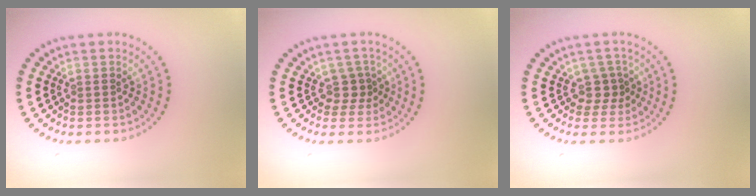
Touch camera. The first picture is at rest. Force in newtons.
{"total": 1.7, "press": 1.1, "slide": 1.3}
{"total": 1.8, "press": 1.1, "slide": 1.4}